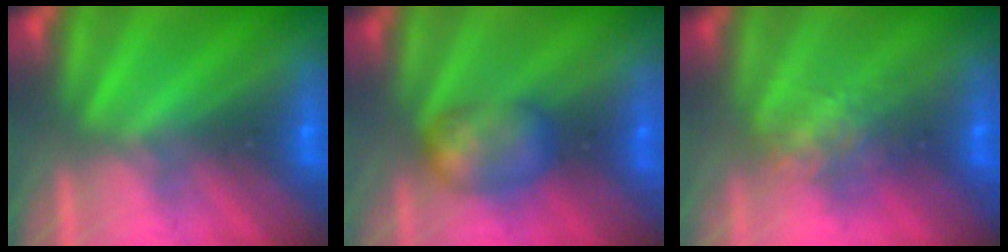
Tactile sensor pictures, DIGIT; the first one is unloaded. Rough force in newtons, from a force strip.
{"total": 3.1}
{"total": 3.8}